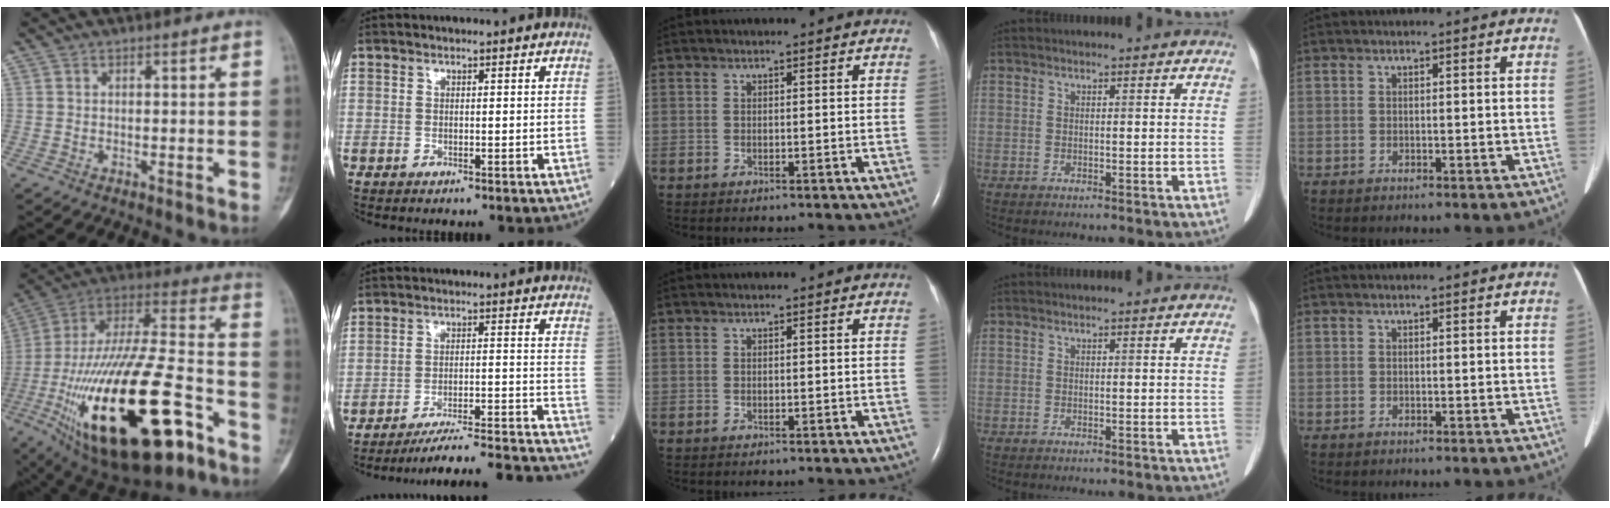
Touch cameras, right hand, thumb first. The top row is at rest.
{"thumb": {"total": 38.9, "force": [-15.8, 14.9, 32.3], "torque": [-0.621, 0.040, -0.252]}, "index": {"total": 21.0, "force": [-20.2, -1.6, 5.4], "torque": [-0.043, -0.014, -0.274]}}